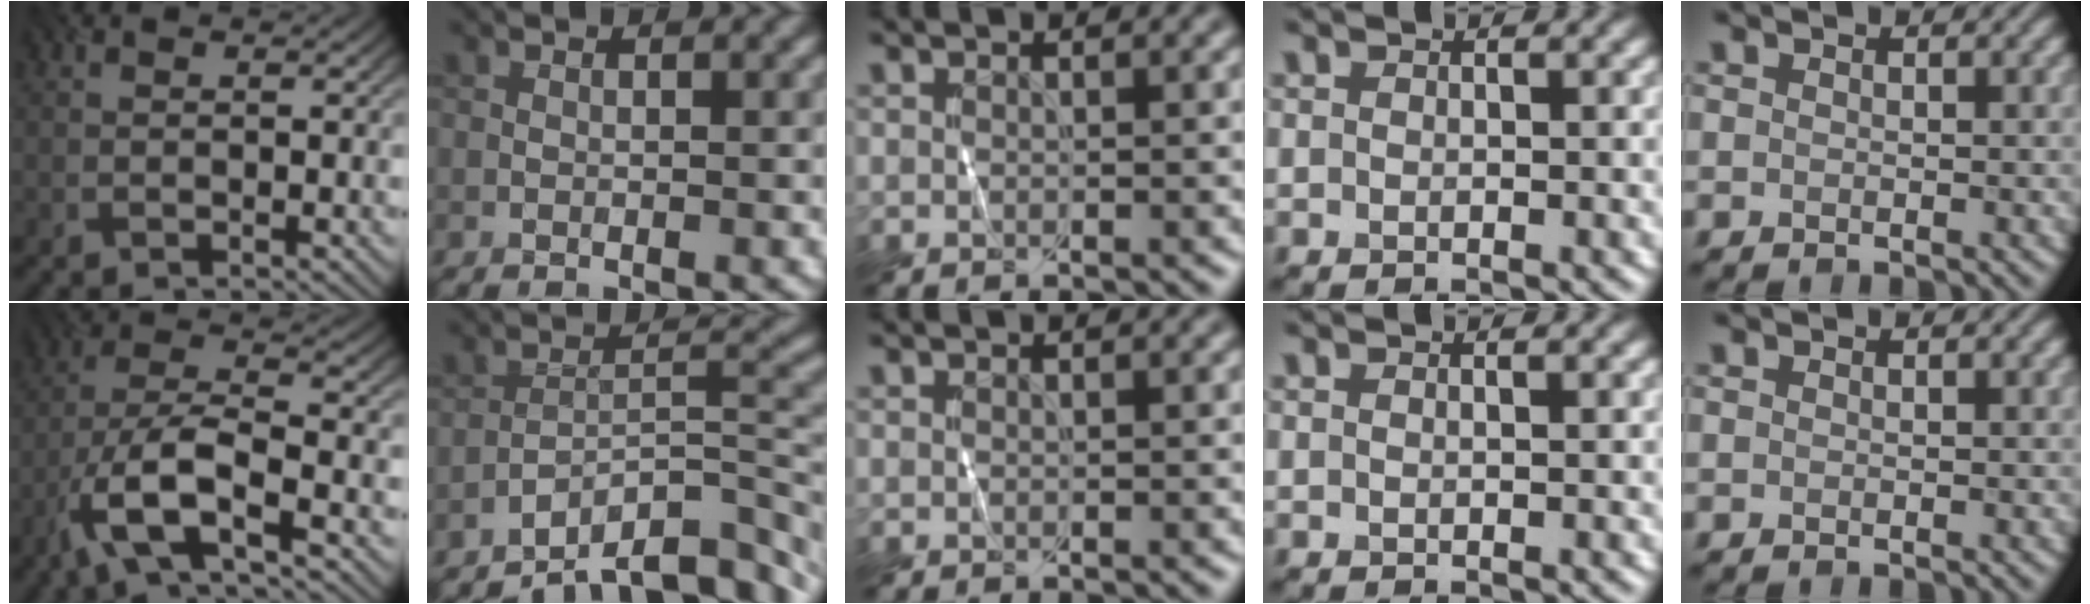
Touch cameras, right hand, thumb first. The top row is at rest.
{"thumb": {"total": 10.3, "force": [-5.5, 3.1, 8.2], "torque": [-0.167, -0.002, -0.113]}, "index": {"total": 8.4, "force": [-6.6, 2.4, 4.6], "torque": [-0.055, 0.004, -0.116]}, "ring": {"total": 0.6, "force": [0.3, 0.2, 0.4], "torque": [0.000, -0.001, -0.001]}}